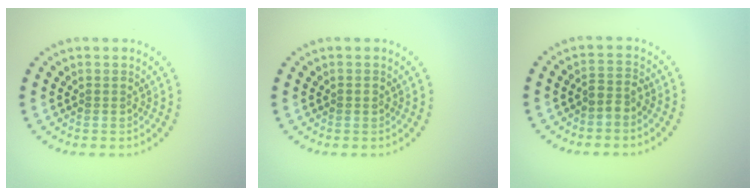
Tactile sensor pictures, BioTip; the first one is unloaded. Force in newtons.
{"total": 0.8, "press": 0.8, "slide": 0.1}
{"total": 1.6, "press": 1.2, "slide": 1.0}